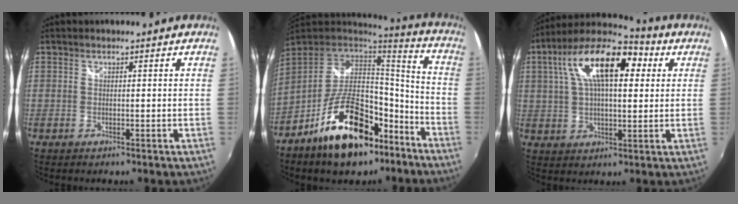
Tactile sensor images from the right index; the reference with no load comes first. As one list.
[{"total": 20.5, "force": [-11.7, 10.1, 13.4], "torque": [-0.237, 0.024, -0.172]}, {"total": 17.8, "force": [5.8, 7.7, 15.0], "torque": [-0.273, 0.037, 0.083]}]